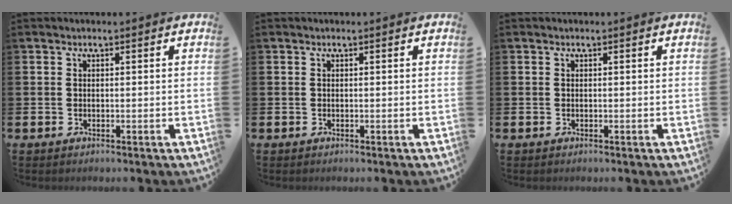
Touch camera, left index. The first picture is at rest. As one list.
[{"total": 0.0}, {"total": 0.0}]